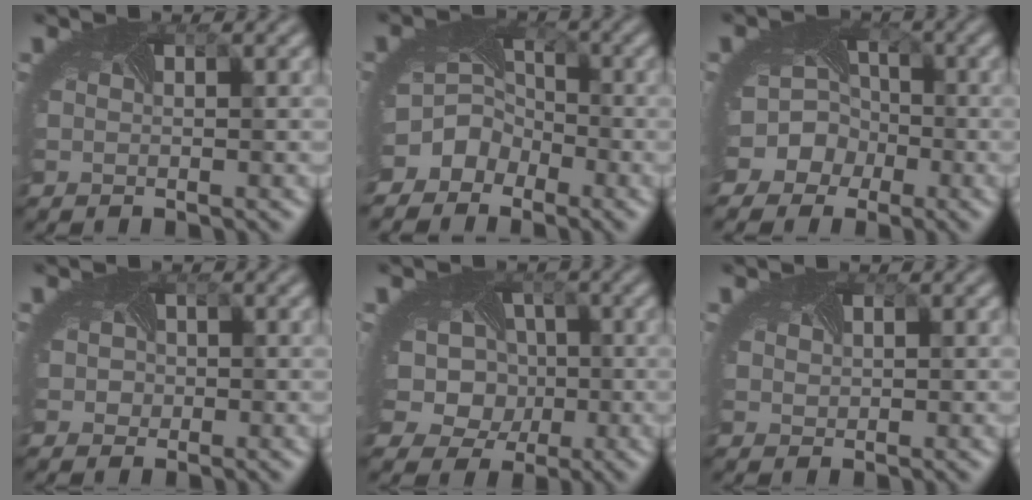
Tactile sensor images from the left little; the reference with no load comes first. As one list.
[{"total": 6.1, "force": [-3.8, 4.6, 1.3], "torque": [-0.006, -0.010, -0.061]}, {"total": 8.7, "force": [-3.3, 7.7, 2.5], "torque": [-0.046, 0.001, -0.078]}, {"total": 1.8, "force": [0.2, 1.7, 0.6], "torque": [-0.002, 0.003, -0.010]}, {"total": 9.9, "force": [0.0, 8.7, 4.8], "torque": [-0.083, 0.004, -0.035]}, {"total": 1.1, "force": [0.6, 0.9, 0.3], "torque": [-0.007, -0.001, 0.010]}]